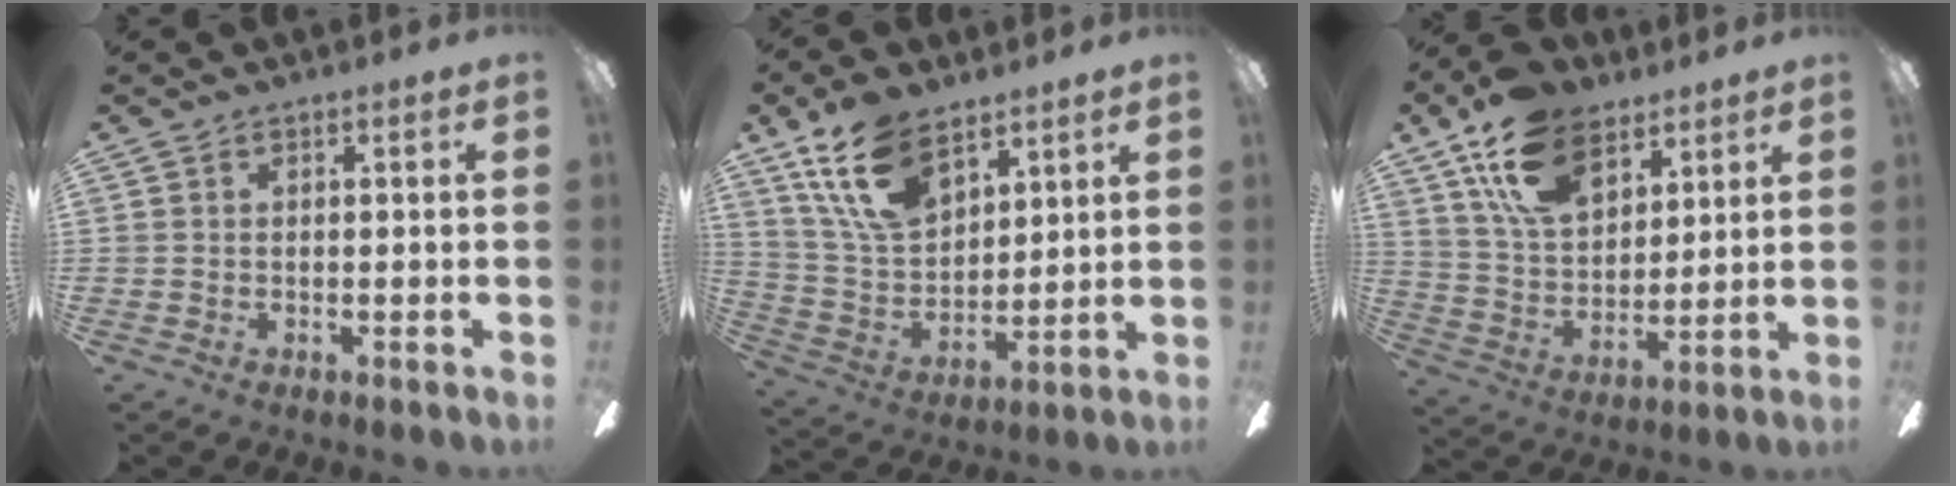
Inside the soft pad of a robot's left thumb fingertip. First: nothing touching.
{"total": 16.8, "force": [10.8, 9.3, 9.0], "torque": [-0.188, -0.036, 0.204]}
{"total": 16.9, "force": [10.7, 9.7, 8.8], "torque": [-0.168, -0.036, 0.202]}